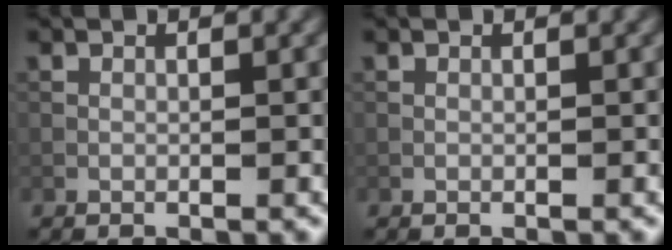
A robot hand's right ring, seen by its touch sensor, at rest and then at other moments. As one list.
[{"total": 0.0}]